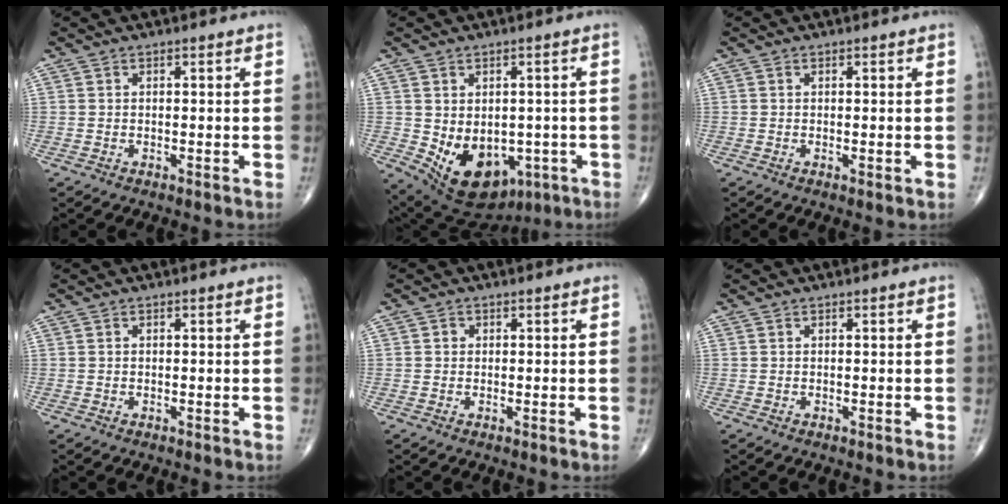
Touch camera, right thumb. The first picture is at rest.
{"total": 13.6, "force": [-3.4, 9.5, 9.1], "torque": [-0.120, -0.002, -0.022]}
{"total": 0.6, "force": [0.0, 0.1, 0.6], "torque": [-0.013, -0.004, 0.000]}
{"total": 0.0}
{"total": 1.0, "force": [0.1, 0.9, 0.3], "torque": [0.000, 0.002, 0.000]}
{"total": 0.0}